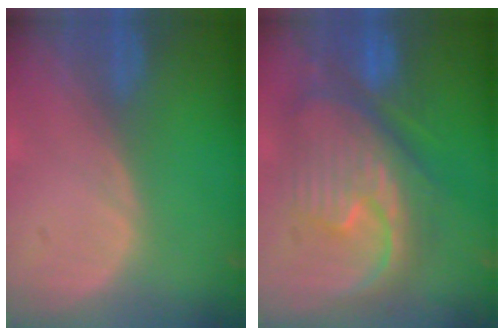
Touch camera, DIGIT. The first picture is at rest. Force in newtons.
{"total": 12.1, "press": 12.0, "slide": 1.4}